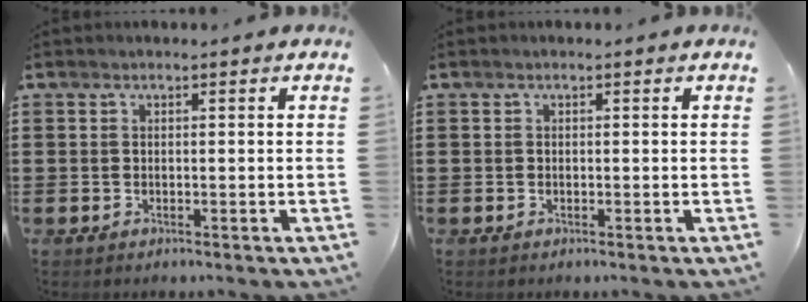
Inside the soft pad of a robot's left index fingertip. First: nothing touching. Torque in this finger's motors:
{"motor_torque": [-0.05, 0.02, -0.01, -0.01]}